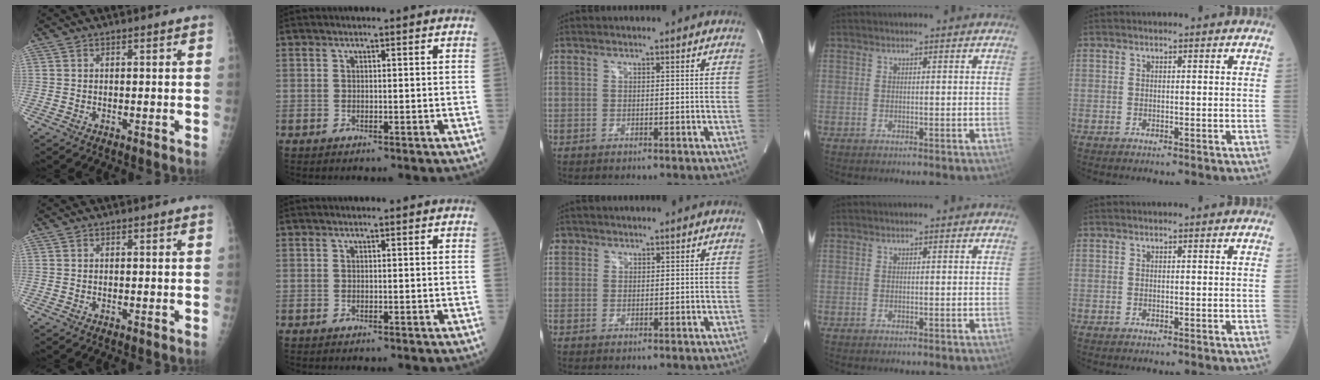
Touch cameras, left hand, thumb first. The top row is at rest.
{"middle": {"total": 2.0, "force": [0.9, 1.8, -0.1], "torque": [0.010, 0.007, 0.015]}}